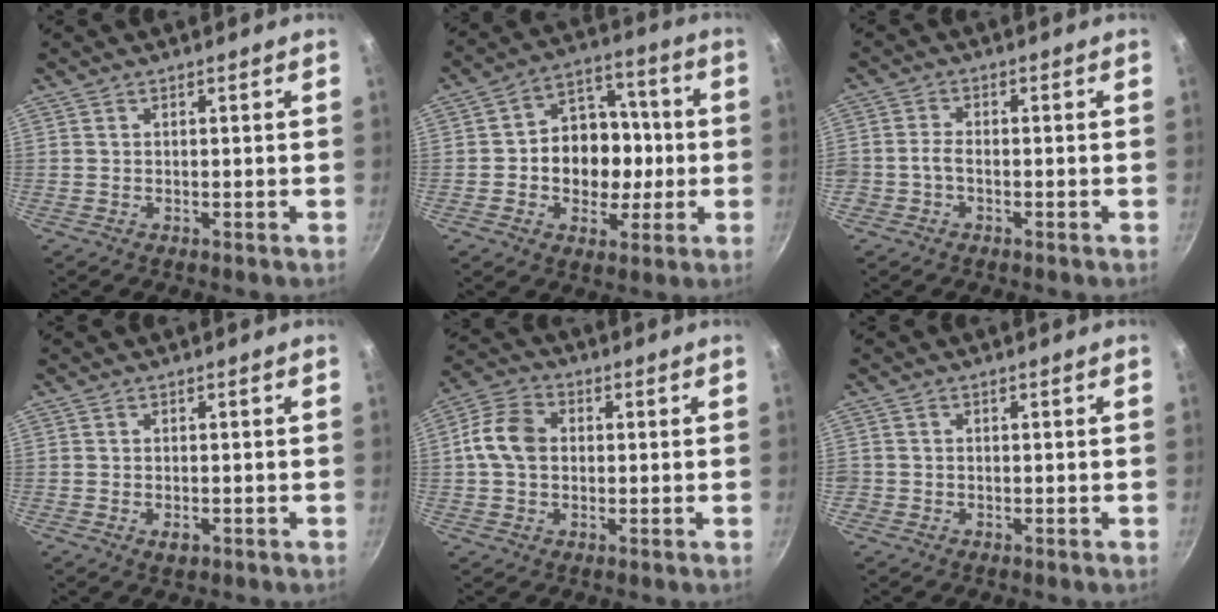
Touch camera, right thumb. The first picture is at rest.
{"total": 14.3, "force": [-1.2, 11.4, 8.6], "torque": [-0.083, 0.028, -0.027]}
{"total": 2.3, "force": [-1.1, 1.5, 1.4], "torque": [-0.027, 0.016, -0.025]}
{"total": 2.2, "force": [-0.9, 1.3, 1.5], "torque": [-0.025, 0.000, -0.013]}
{"total": 8.8, "force": [0.5, 6.7, 5.8], "torque": [-0.098, 0.020, -0.004]}
{"total": 1.3, "force": [-0.5, 1.2, 0.2], "torque": [-0.002, 0.003, -0.009]}